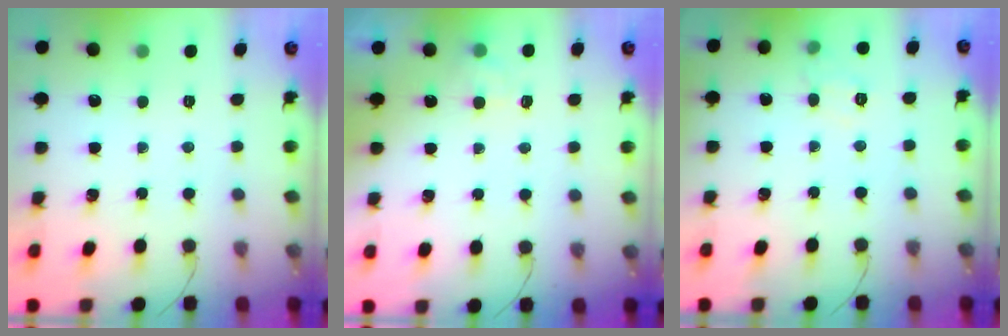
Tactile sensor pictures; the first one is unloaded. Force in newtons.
{"total": 2.7, "press": 2.3, "slide": 1.4}
{"total": 7.8, "press": 7.7, "slide": 1.3}